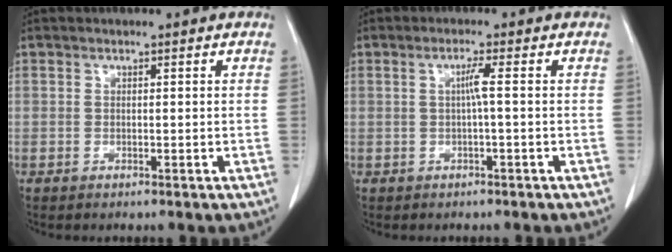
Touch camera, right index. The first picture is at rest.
{"total": 2.0, "force": [0.0, -0.4, 1.9], "torque": [-0.036, 0.003, 0.000]}